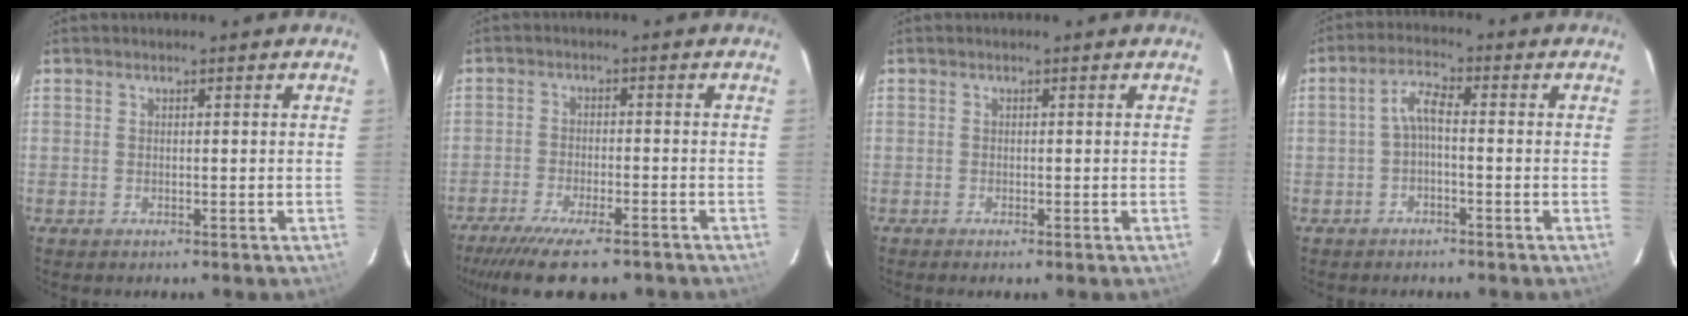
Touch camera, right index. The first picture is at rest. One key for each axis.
{"total": 12.3, "fx": -9.9, "fy": 2.6, "fz": 6.9, "tx": -0.151, "ty": -0.036, "tz": -0.162}
{"total": 0.6, "fx": -0.5, "fy": -0.2, "fz": 0.4, "tx": -0.007, "ty": -0.001, "tz": -0.011}
{"total": 3.4, "fx": -1.1, "fy": 0.9, "fz": 3.1, "tx": -0.068, "ty": 0.012, "tz": -0.023}